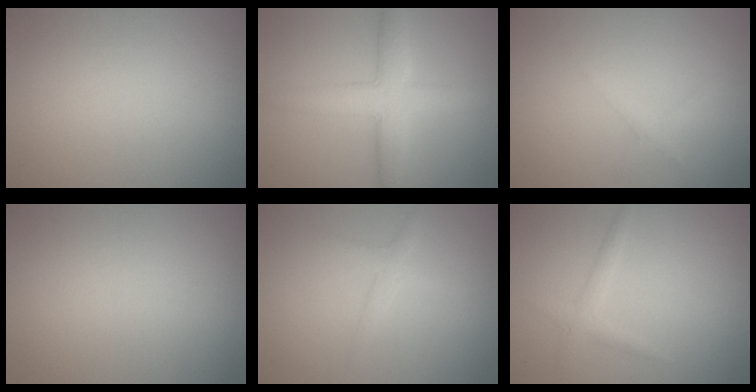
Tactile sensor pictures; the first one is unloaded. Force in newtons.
{"total": 5.0, "press": 5.0, "slide": 0.1}
{"total": 1.3, "press": 1.2, "slide": 0.1}
{"total": 0.0}
{"total": 1.3, "press": 1.3, "slide": 0.0}
{"total": 1.4, "press": 1.4, "slide": 0.0}